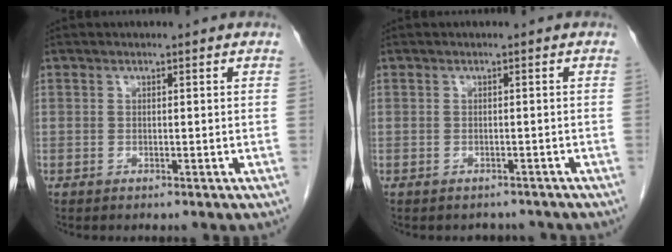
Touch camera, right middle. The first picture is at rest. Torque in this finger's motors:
{"motor_torque": [0.00, 0.00, -0.01, 0.00]}